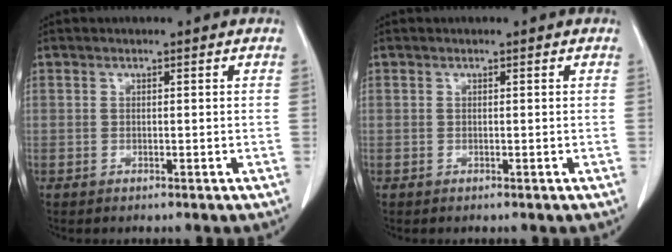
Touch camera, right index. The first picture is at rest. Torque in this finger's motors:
{"motor_torque": [0.00, 0.00, 0.00, 0.00]}